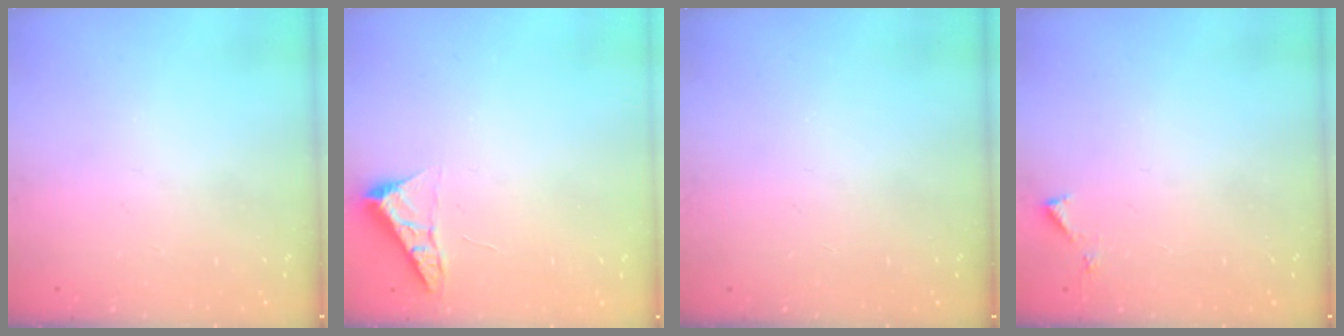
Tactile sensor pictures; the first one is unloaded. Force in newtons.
{"total": 4.0, "press": 4.0, "slide": 0.5}
{"total": 0.0}
{"total": 3.2, "press": 3.2, "slide": 0.2}